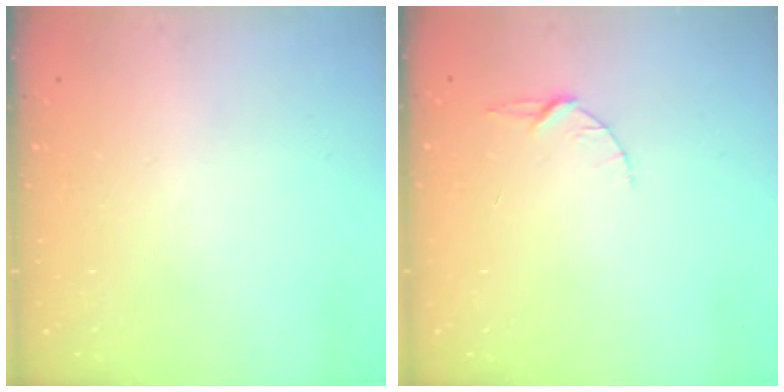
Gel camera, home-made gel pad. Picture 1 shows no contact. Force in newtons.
{"total": 3.4, "press": 3.3, "slide": 0.4}